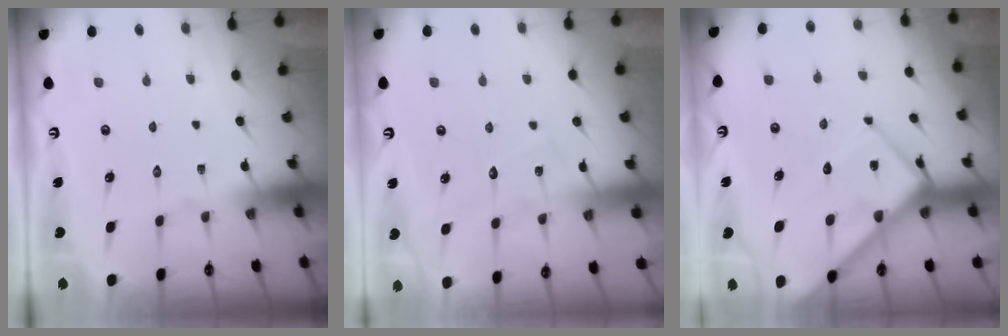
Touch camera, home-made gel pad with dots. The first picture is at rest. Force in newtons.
{"total": 6.0, "press": 6.0, "slide": 0.3}
{"total": 10.4, "press": 10.3, "slide": 1.1}